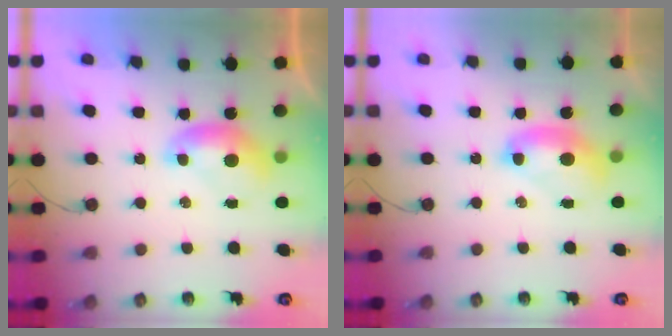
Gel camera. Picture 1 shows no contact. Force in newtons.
{"total": 2.7, "press": 2.7, "slide": 0.1}